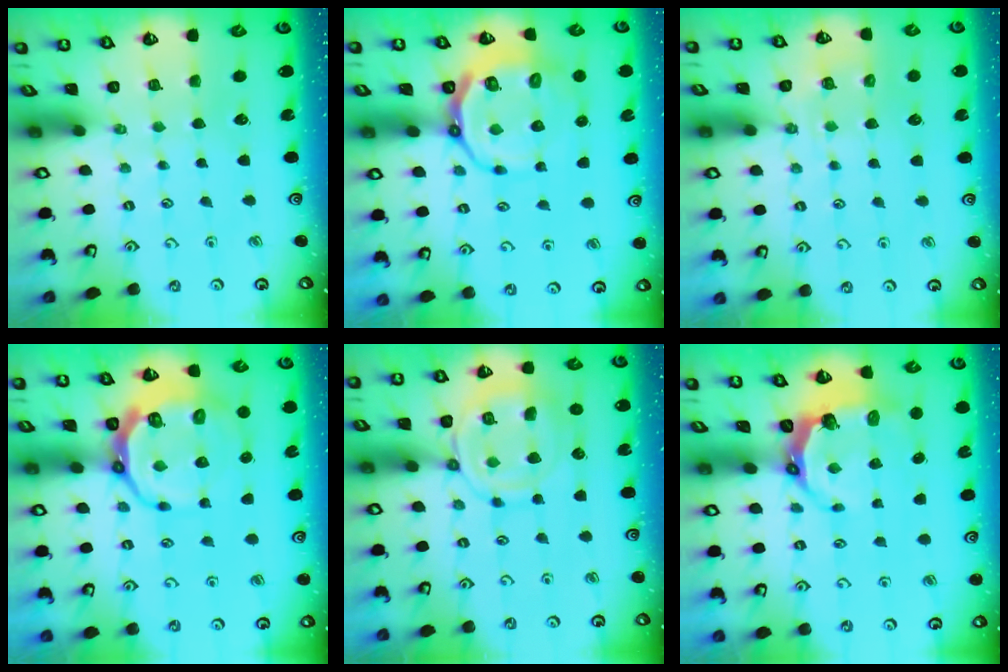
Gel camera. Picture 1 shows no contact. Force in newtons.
{"total": 12.7, "press": 12.4, "slide": 3.0}
{"total": 4.5, "press": 4.4, "slide": 0.6}
{"total": 11.5, "press": 10.8, "slide": 3.9}
{"total": 13.7, "press": 13.7, "slide": 1.3}
{"total": 6.7, "press": 5.2, "slide": 4.2}